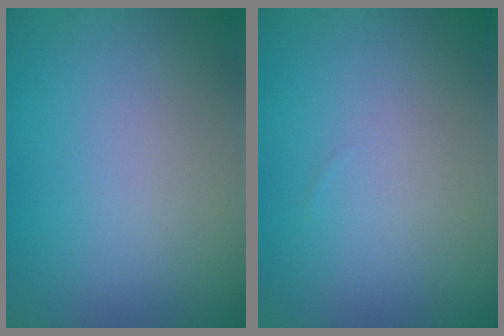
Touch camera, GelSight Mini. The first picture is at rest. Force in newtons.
{"total": 0.0}